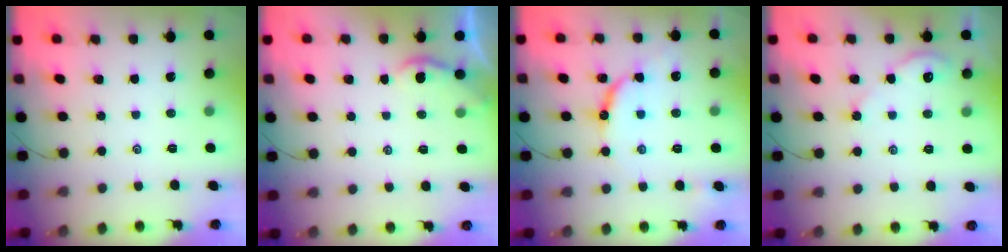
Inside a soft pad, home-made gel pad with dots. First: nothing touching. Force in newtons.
{"total": 1.6, "press": 1.6, "slide": 0.2}
{"total": 10.8, "press": 10.8, "slide": 1.0}
{"total": 2.9, "press": 2.9, "slide": 0.4}